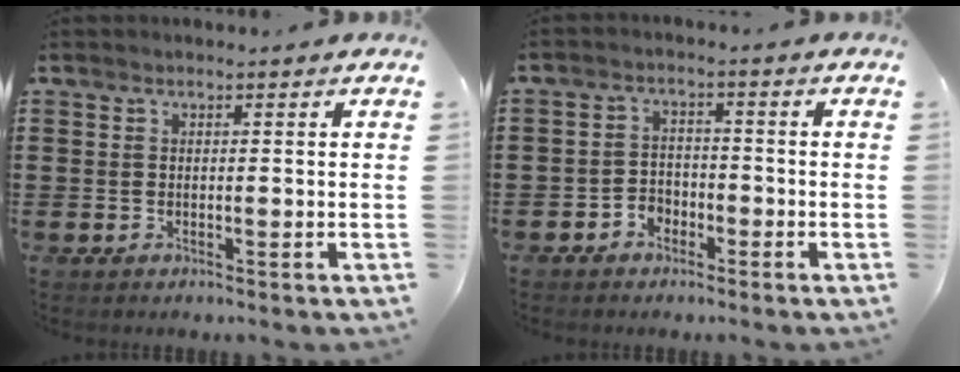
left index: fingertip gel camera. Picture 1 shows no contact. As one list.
[{"total": 2.7, "force": [-2.1, 1.7, 0.4], "torque": [-0.015, 0.005, -0.045]}]